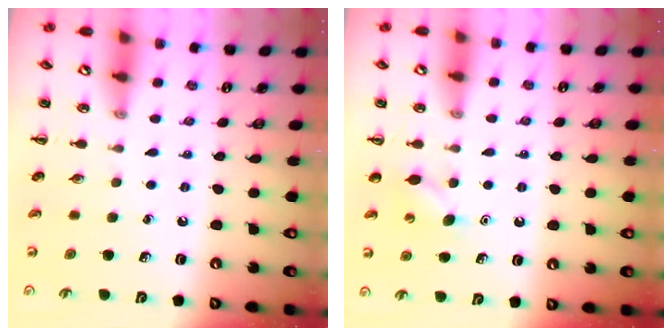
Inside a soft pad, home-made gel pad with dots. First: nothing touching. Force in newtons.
{"total": 6.0, "press": 5.7, "slide": 1.7}